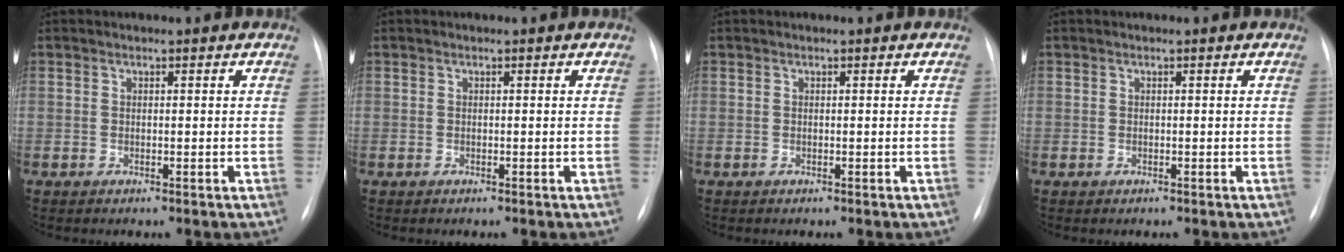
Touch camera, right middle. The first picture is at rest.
{"total": 0.0}
{"total": 0.0}
{"total": 0.0}